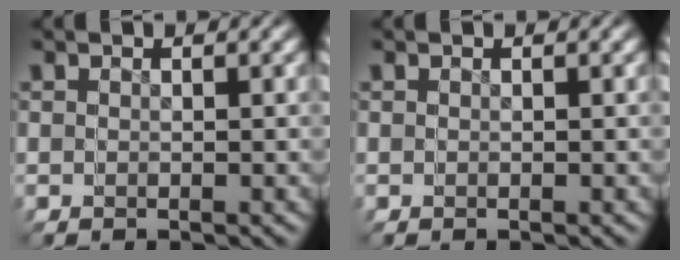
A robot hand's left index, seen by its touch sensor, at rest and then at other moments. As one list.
[{"total": 0.0}]